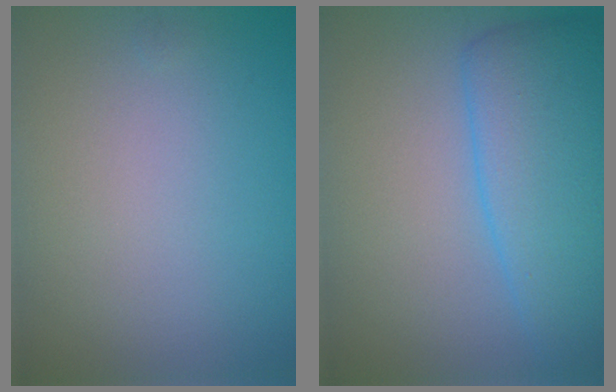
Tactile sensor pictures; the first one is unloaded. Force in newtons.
{"total": 6.8, "press": 6.8, "slide": 0.3}